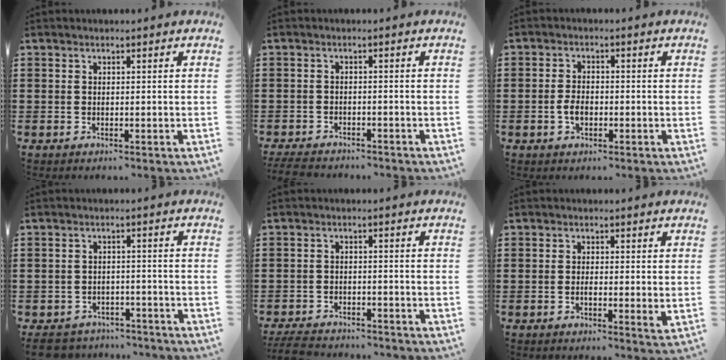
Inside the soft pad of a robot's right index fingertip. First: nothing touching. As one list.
[{"total": 3.2, "force": [-3.0, 0.5, 0.8], "torque": [-0.029, -0.005, -0.068]}, {"total": 2.8, "force": [-0.8, 1.6, 2.2], "torque": [-0.050, -0.002, -0.016]}, {"total": 4.0, "force": [-3.8, 1.1, 0.5], "torque": [-0.026, 0.002, -0.083]}, {"total": 4.4, "force": [-4.3, 0.6, 0.9], "torque": [-0.029, -0.002, -0.089]}, {"total": 1.6, "force": [-0.2, 0.5, 1.5], "torque": [-0.028, -0.001, -0.003]}]